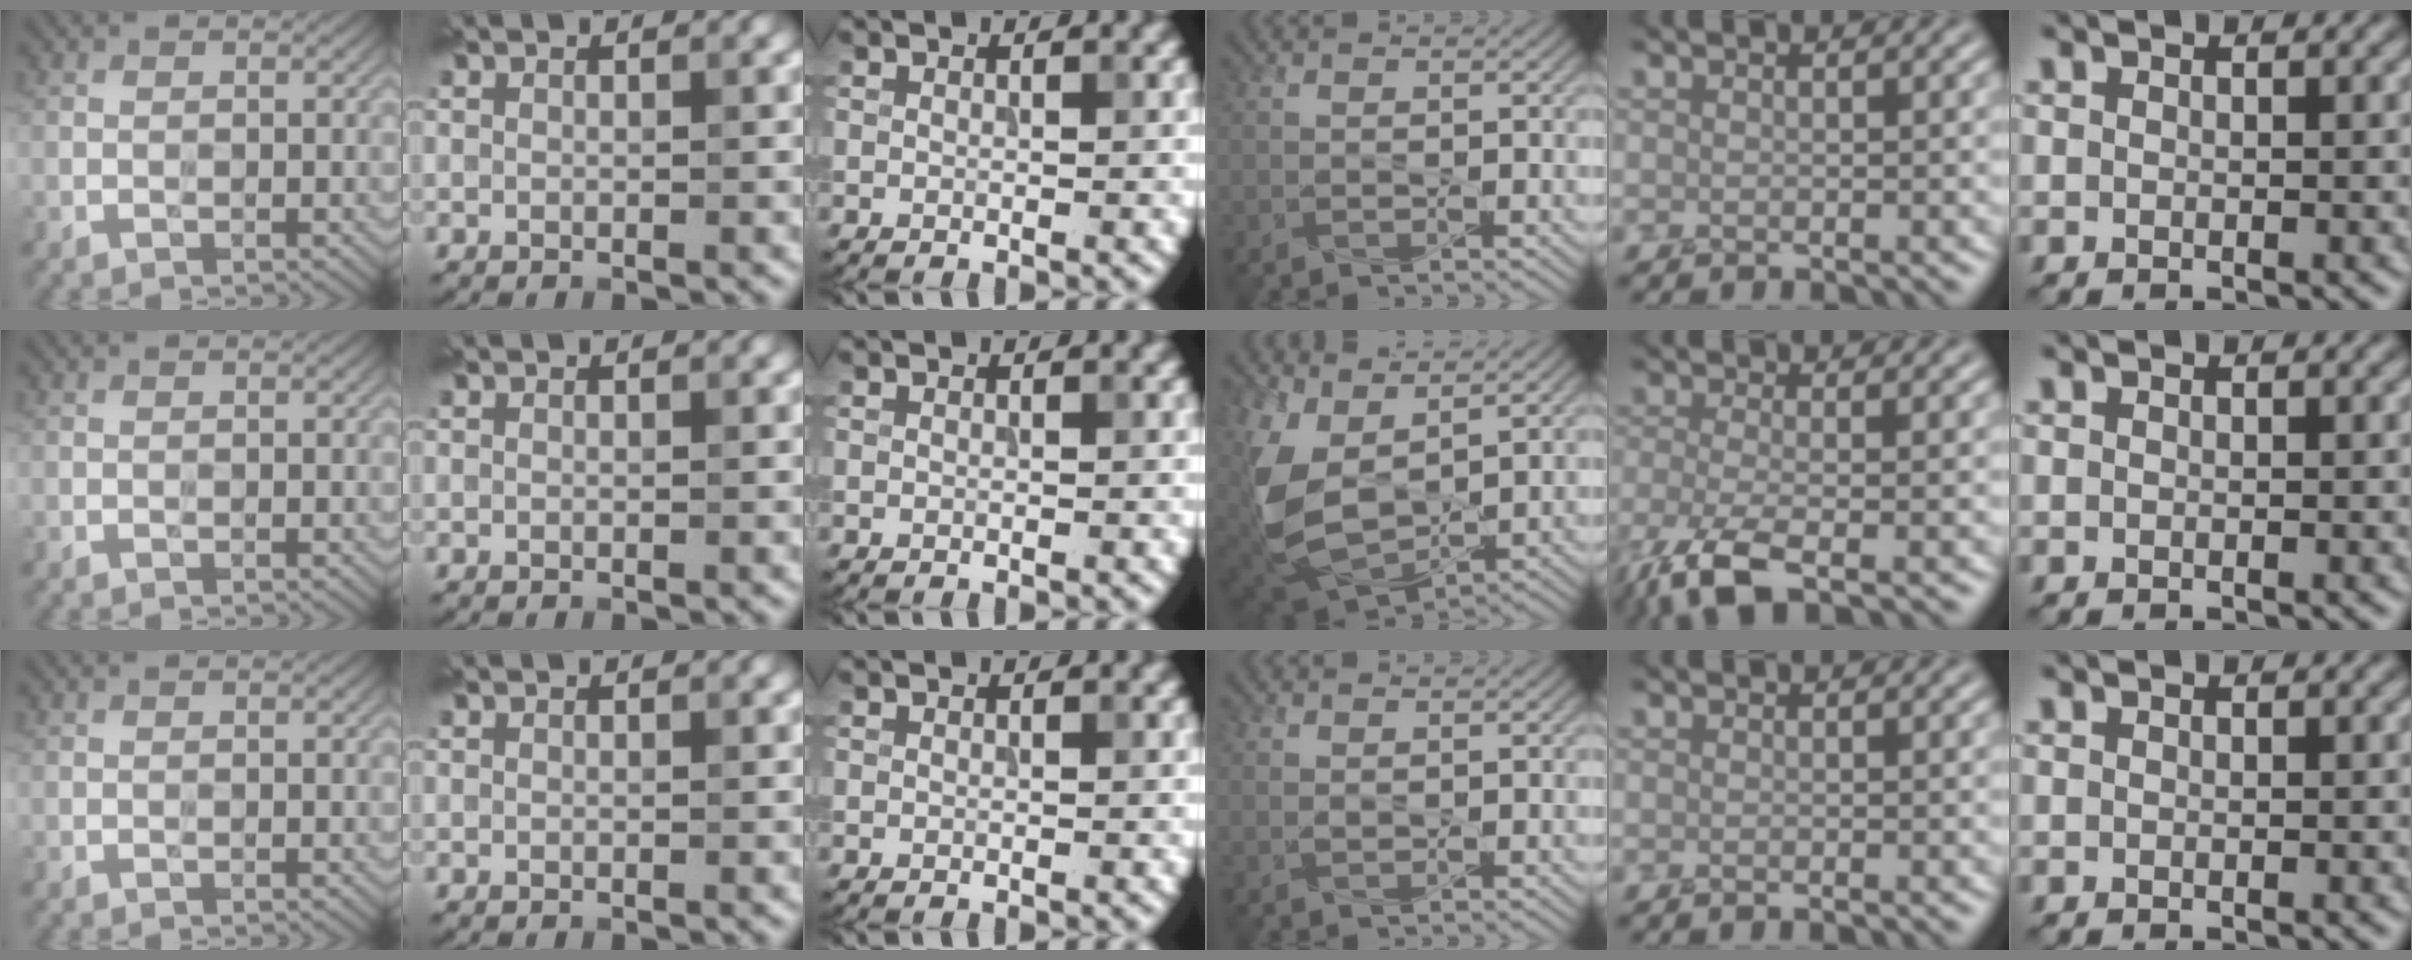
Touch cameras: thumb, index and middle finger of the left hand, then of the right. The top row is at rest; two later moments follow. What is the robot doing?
{"motion": "squeeze", "object": "tweezer"}